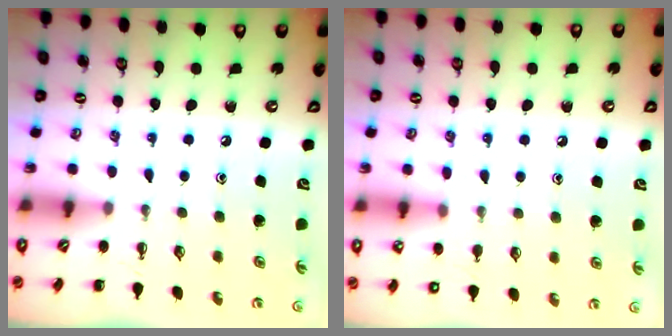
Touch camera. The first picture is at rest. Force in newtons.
{"total": 8.1, "press": 7.7, "slide": 2.5}